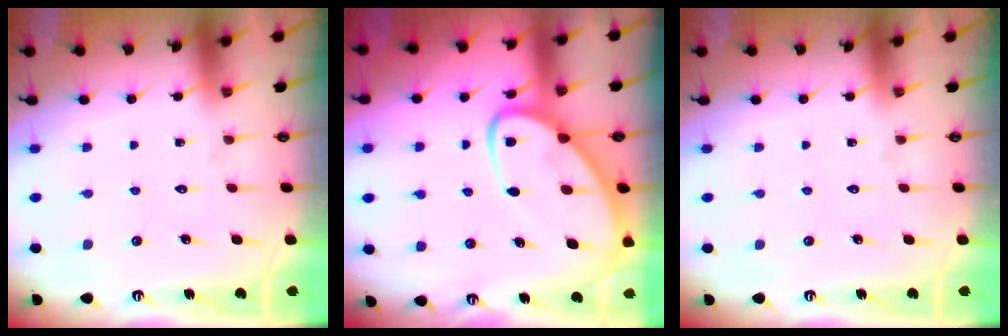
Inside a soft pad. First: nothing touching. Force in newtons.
{"total": 10.1, "press": 10.1, "slide": 1.0}
{"total": 0.0}